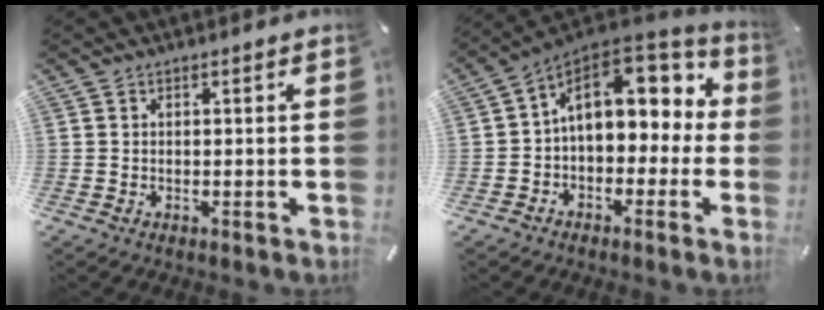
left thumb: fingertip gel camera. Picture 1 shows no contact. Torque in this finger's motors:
{"motor_torque": [1.33, 1.44, 1.34, 0.87, 0.21]}